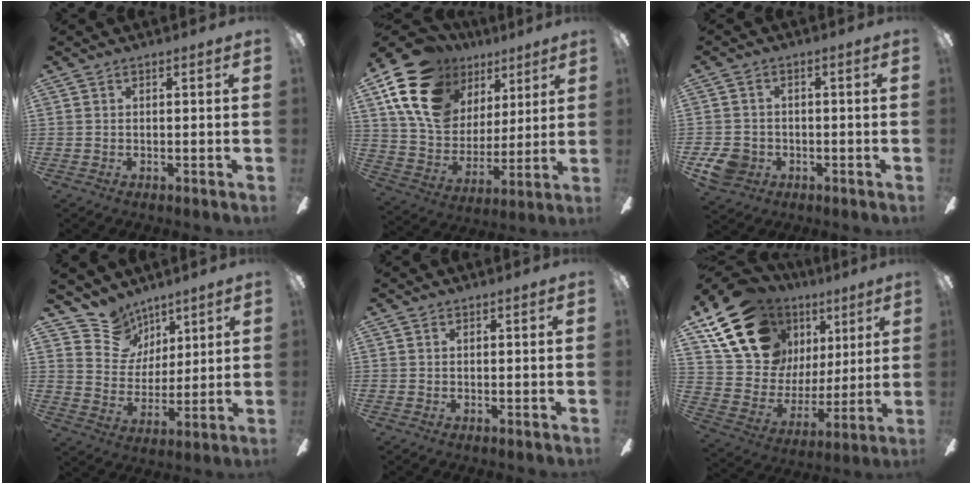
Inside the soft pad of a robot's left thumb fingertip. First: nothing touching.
{"total": 20.7, "force": [10.5, 14.6, 10.2], "torque": [-0.209, -0.037, 0.197]}
{"total": 6.2, "force": [-2.4, 5.1, 2.4], "torque": [-0.057, 0.014, -0.046]}
{"total": 10.9, "force": [7.9, 7.4, 1.0], "torque": [-0.040, -0.059, 0.155]}
{"total": 0.0}
{"total": 20.2, "force": [11.6, 14.0, 8.8], "torque": [-0.168, -0.047, 0.226]}